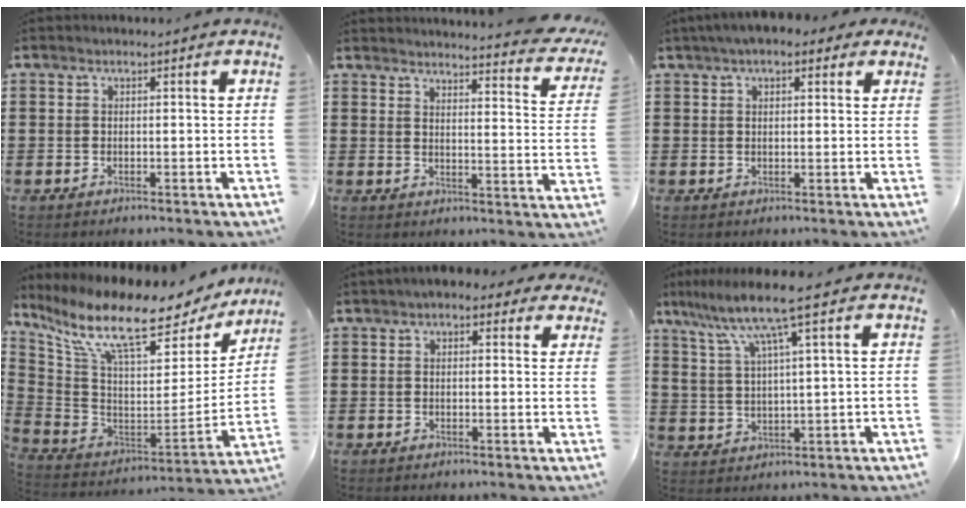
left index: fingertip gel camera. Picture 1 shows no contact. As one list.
[{"total": 3.8, "force": [3.6, -0.5, 1.2], "torque": [-0.027, -0.033, 0.055]}, {"total": 3.4, "force": [2.3, 1.9, 1.6], "torque": [-0.041, 0.006, 0.041]}, {"total": 12.1, "force": [8.1, 3.5, 8.3], "torque": [-0.173, -0.057, 0.133]}, {"total": 2.3, "force": [1.2, 1.7, 0.9], "torque": [-0.018, 0.006, 0.017]}, {"total": 8.4, "force": [5.1, 0.3, 6.7], "torque": [-0.153, -0.016, 0.082]}]